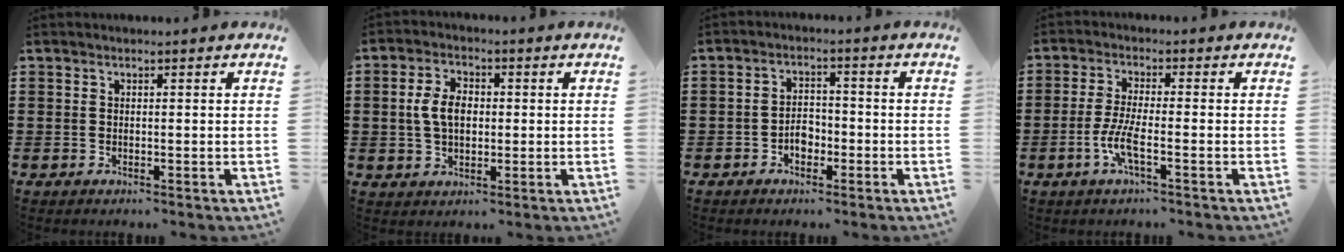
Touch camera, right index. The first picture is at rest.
{"total": 5.6, "force": [0.2, 3.5, 4.4], "torque": [-0.104, 0.008, -0.003]}
{"total": 3.2, "force": [-1.4, 2.1, 1.9], "torque": [-0.038, 0.006, -0.029]}
{"total": 5.0, "force": [-2.1, 0.9, 4.5], "torque": [-0.103, -0.011, -0.045]}